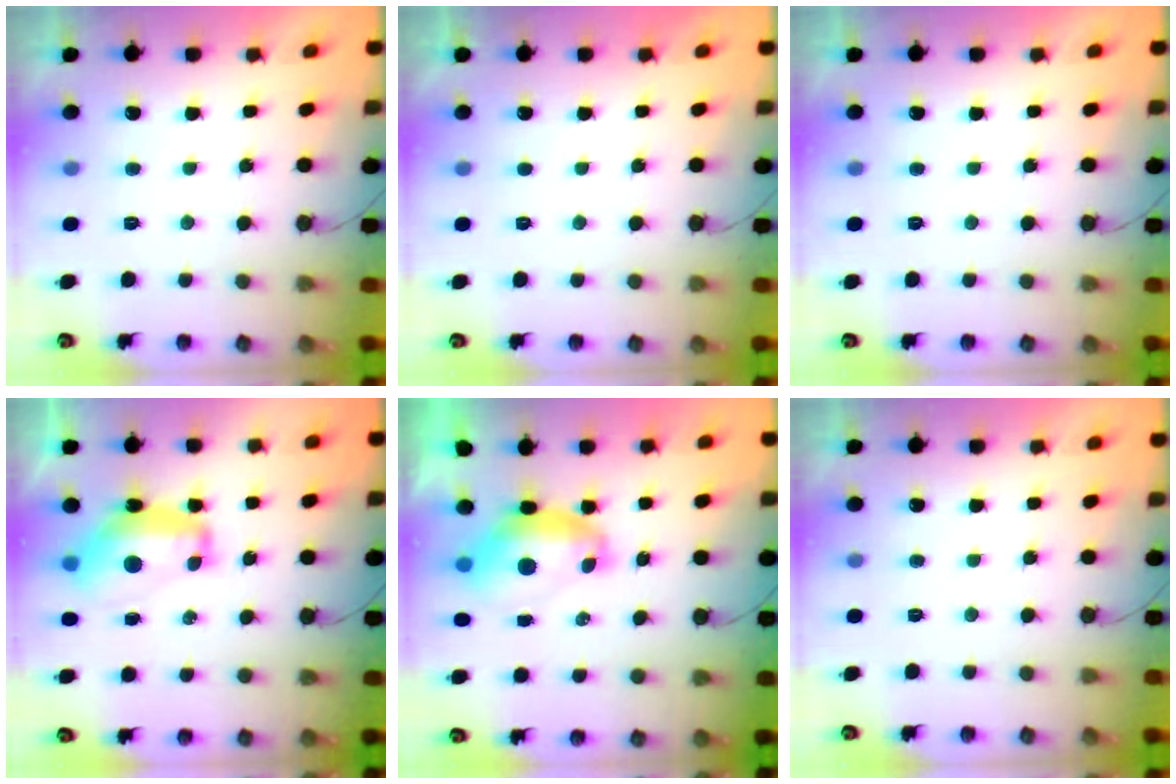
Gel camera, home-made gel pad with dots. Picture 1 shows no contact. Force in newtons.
{"total": 0.0}
{"total": 0.0}
{"total": 12.6, "press": 12.5, "slide": 1.5}
{"total": 8.2, "press": 8.1, "slide": 0.9}
{"total": 0.0}